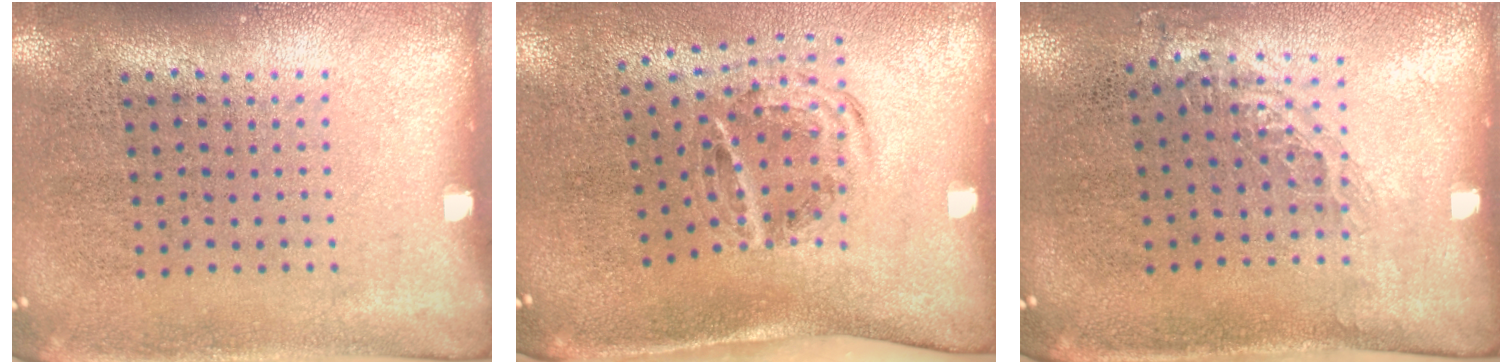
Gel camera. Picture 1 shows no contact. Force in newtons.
{"total": 1.2, "press": 1.0, "slide": 0.6}
{"total": 0.8, "press": 0.8, "slide": 0.2}